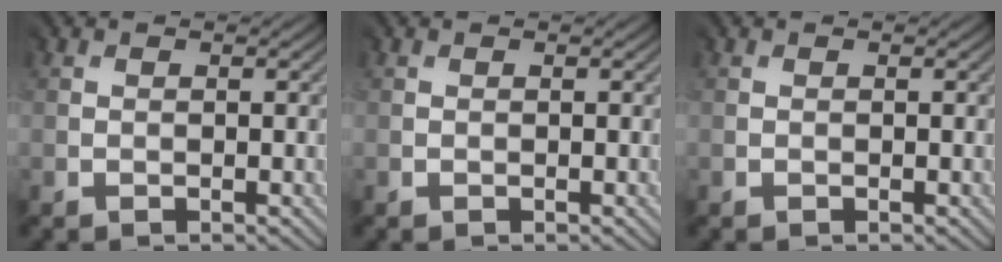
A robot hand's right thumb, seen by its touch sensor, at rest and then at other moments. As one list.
[{"total": 0.0}, {"total": 0.0}]